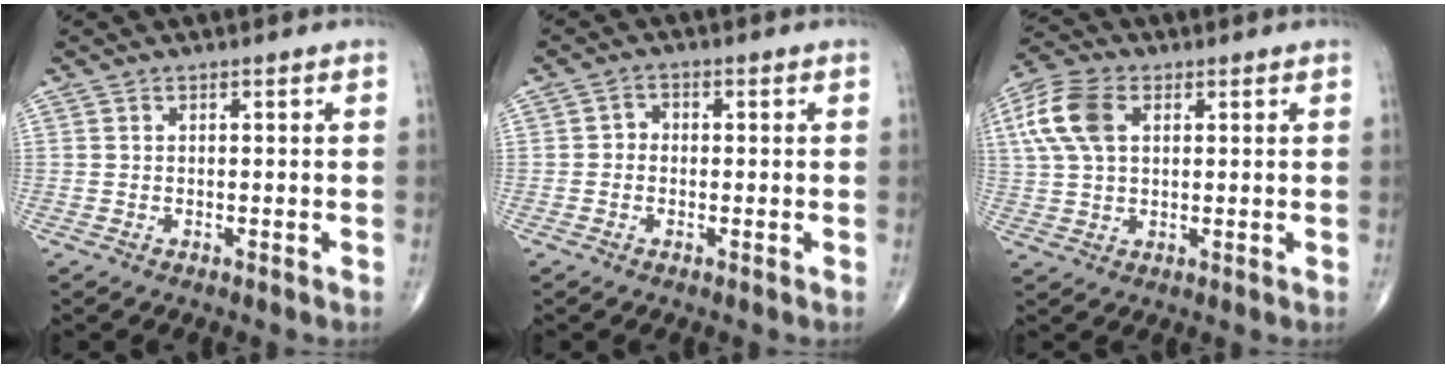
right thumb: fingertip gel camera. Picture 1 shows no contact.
{"total": 2.1, "force": [-0.3, 1.8, 1.0], "torque": [-0.004, 0.010, -0.012]}
{"total": 10.4, "force": [2.9, 6.4, 7.6], "torque": [-0.167, 0.014, 0.052]}